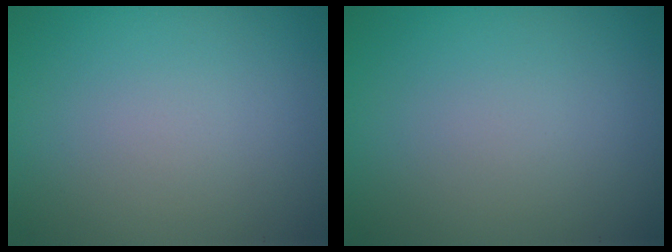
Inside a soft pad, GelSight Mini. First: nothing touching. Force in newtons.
{"total": 0.0}